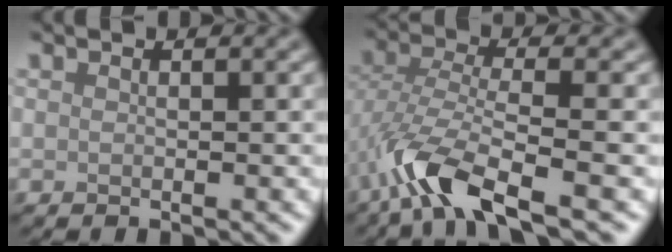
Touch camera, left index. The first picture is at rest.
{"total": 6.2, "force": [-3.7, 1.7, 4.6], "torque": [-0.098, -0.006, -0.082]}